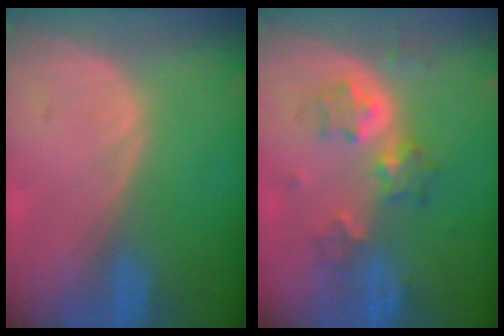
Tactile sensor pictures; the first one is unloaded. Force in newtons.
{"total": 6.6, "press": 5.7, "slide": 3.2}